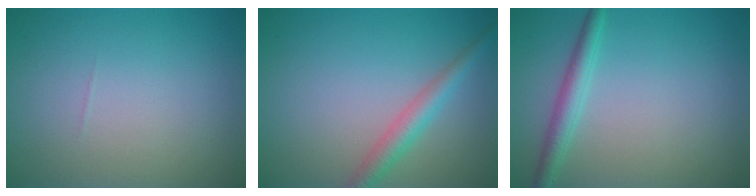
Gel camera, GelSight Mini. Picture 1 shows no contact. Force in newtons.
{"total": 2.7, "press": 2.7, "slide": 0.1}
{"total": 2.4, "press": 2.4, "slide": 0.1}